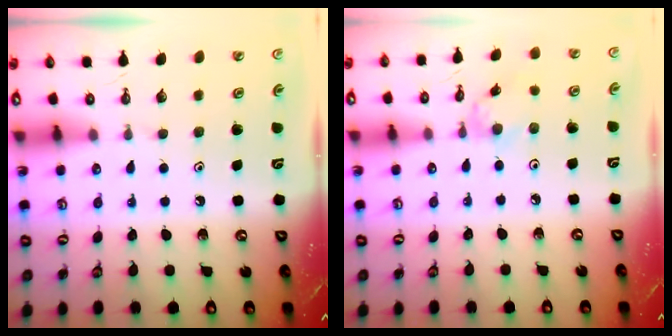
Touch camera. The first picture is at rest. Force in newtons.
{"total": 2.2, "press": 2.2, "slide": 0.4}